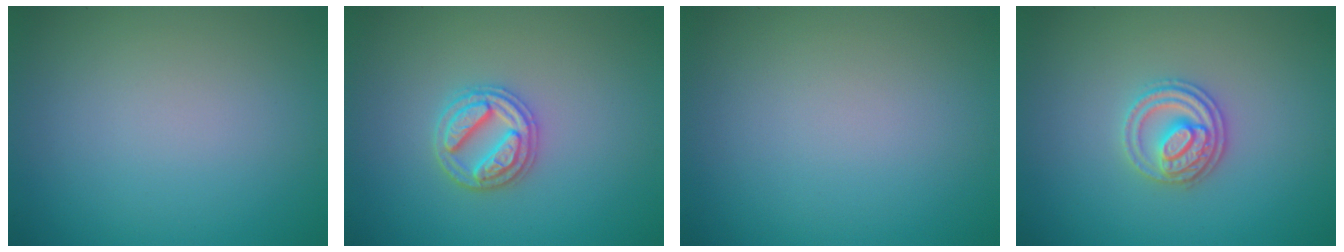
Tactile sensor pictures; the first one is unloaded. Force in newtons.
{"total": 3.0, "press": 2.9, "slide": 0.4}
{"total": 0.0}
{"total": 3.2, "press": 2.9, "slide": 1.2}